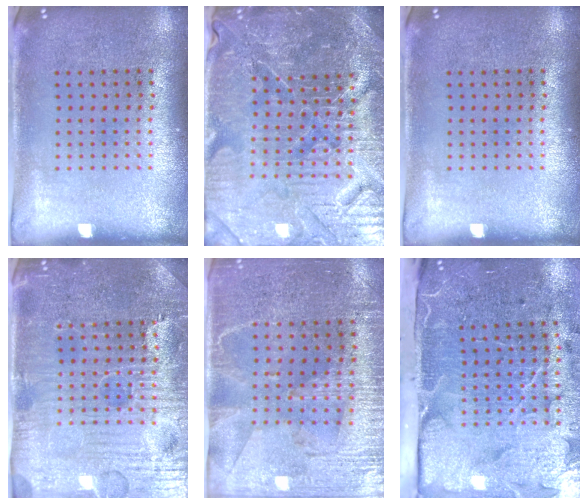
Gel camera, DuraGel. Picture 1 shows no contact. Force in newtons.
{"total": 5.8, "press": 5.3, "slide": 2.1}
{"total": 0.0}
{"total": 5.0, "press": 4.8, "slide": 1.6}
{"total": 3.3, "press": 3.0, "slide": 1.4}
{"total": 5.1, "press": 4.0, "slide": 3.2}